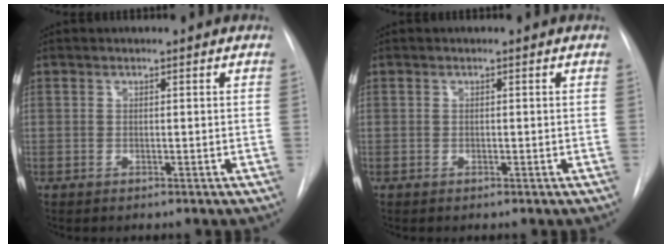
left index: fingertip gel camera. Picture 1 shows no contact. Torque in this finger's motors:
{"motor_torque": [-0.15, 0.12, -0.02, -0.01]}